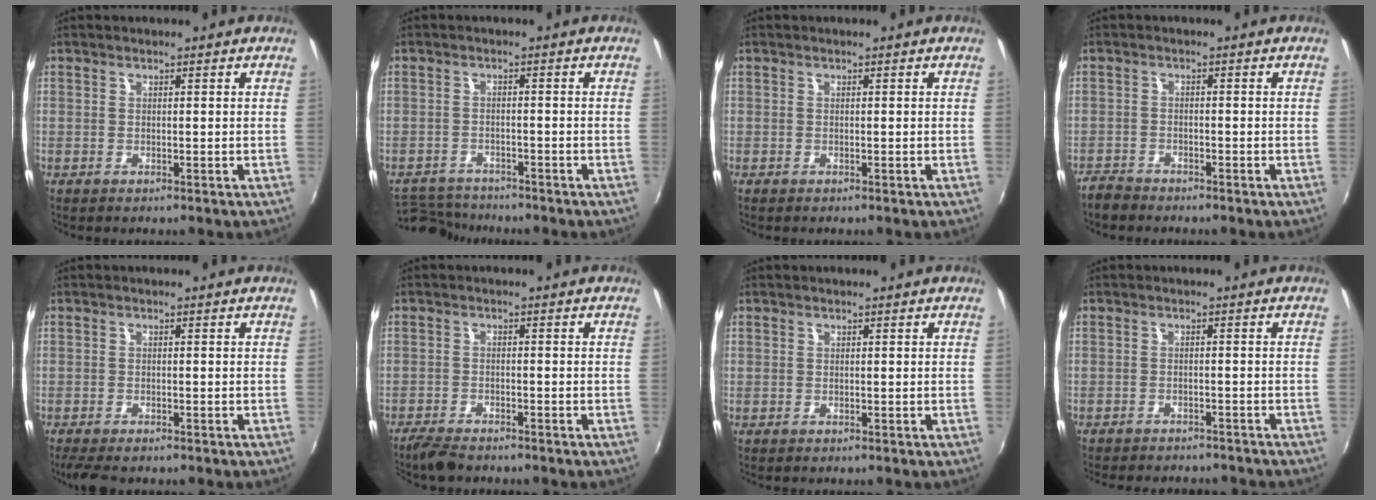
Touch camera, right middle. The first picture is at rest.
{"total": 6.6, "force": [-6.3, 1.8, 0.8], "torque": [-0.037, 0.001, -0.110]}
{"total": 0.0}
{"total": 3.2, "force": [-2.9, 1.1, 0.6], "torque": [-0.025, -0.007, -0.060]}
{"total": 4.7, "force": [-3.7, 1.2, 2.6], "torque": [-0.061, -0.024, -0.065]}
{"total": 4.4, "force": [-4.0, 0.9, 1.6], "torque": [-0.050, -0.017, -0.077]}
{"total": 0.0}
{"total": 8.9, "force": [-8.1, 2.4, 3.0], "torque": [-0.074, -0.016, -0.114]}